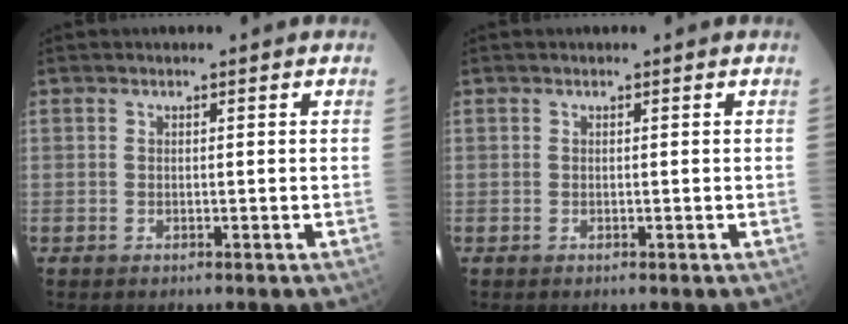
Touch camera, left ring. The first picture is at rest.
{"total": 0.0}